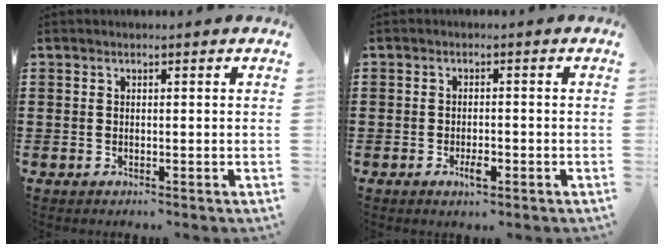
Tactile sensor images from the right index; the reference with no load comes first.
{"total": 2.6, "force": [-1.1, 0.8, 2.2], "torque": [-0.046, -0.003, -0.022]}